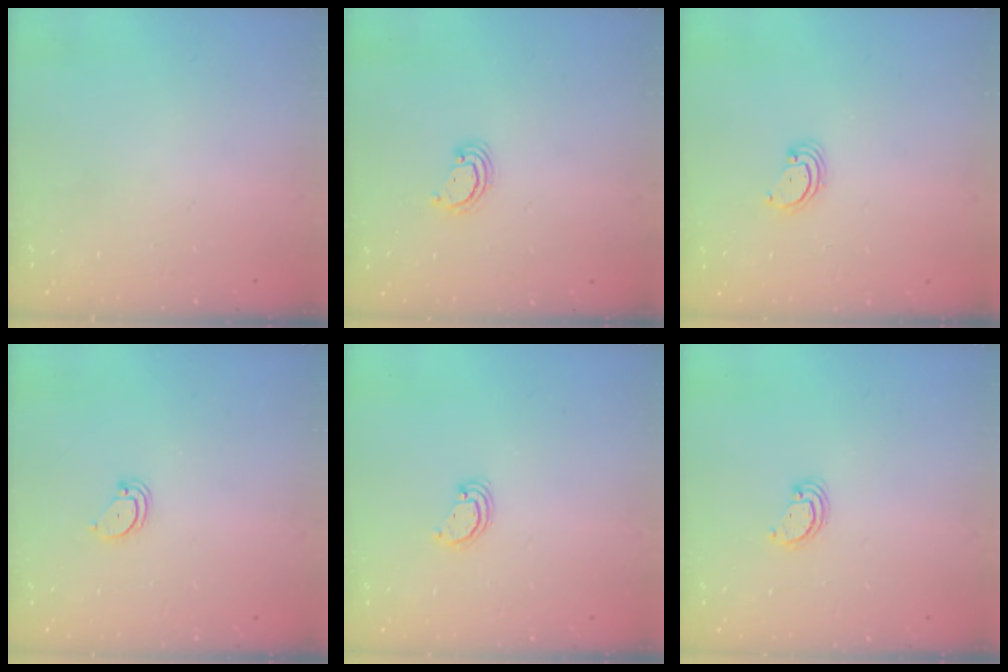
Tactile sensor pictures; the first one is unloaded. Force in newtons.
{"total": 2.9, "press": 2.8, "slide": 0.3}
{"total": 2.3, "press": 2.3, "slide": 0.2}
{"total": 2.7, "press": 2.7, "slide": 0.2}
{"total": 2.5, "press": 2.5, "slide": 0.2}
{"total": 2.3, "press": 2.3, "slide": 0.2}